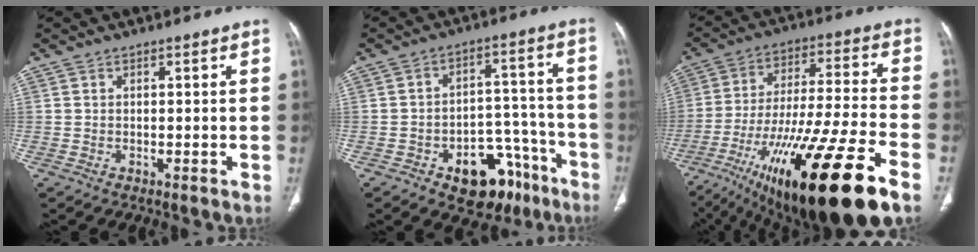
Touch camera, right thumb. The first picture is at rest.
{"total": 14.6, "force": [-8.4, 8.8, 8.0], "torque": [-0.059, 0.075, -0.112]}
{"total": 28.7, "force": [-16.0, 5.3, 23.2], "torque": [-0.384, 0.021, -0.262]}